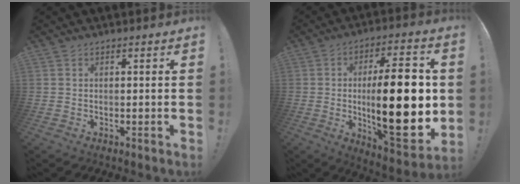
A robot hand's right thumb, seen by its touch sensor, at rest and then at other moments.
{"total": 26.4, "force": [-0.1, 8.9, 24.9], "torque": [-0.409, -0.012, -0.002]}